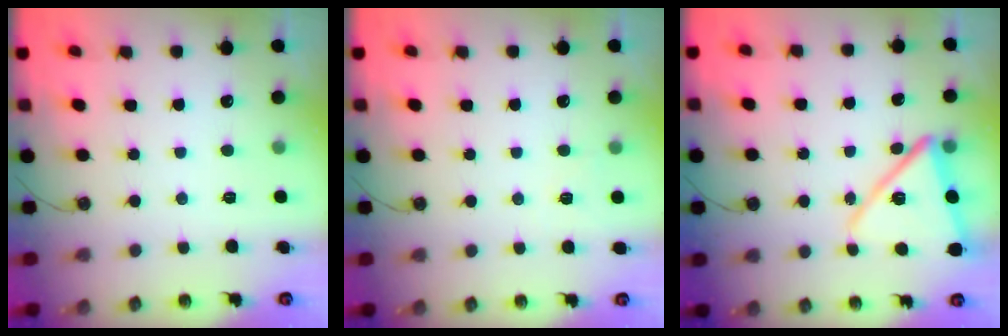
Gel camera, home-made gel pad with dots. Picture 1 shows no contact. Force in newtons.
{"total": 3.6, "press": 3.3, "slide": 1.4}
{"total": 14.5, "press": 14.4, "slide": 1.4}